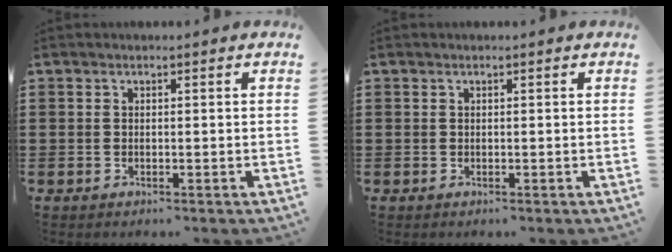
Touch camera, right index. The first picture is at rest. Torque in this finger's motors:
{"motor_torque": [0.15, 0.27, 0.00, 0.01]}